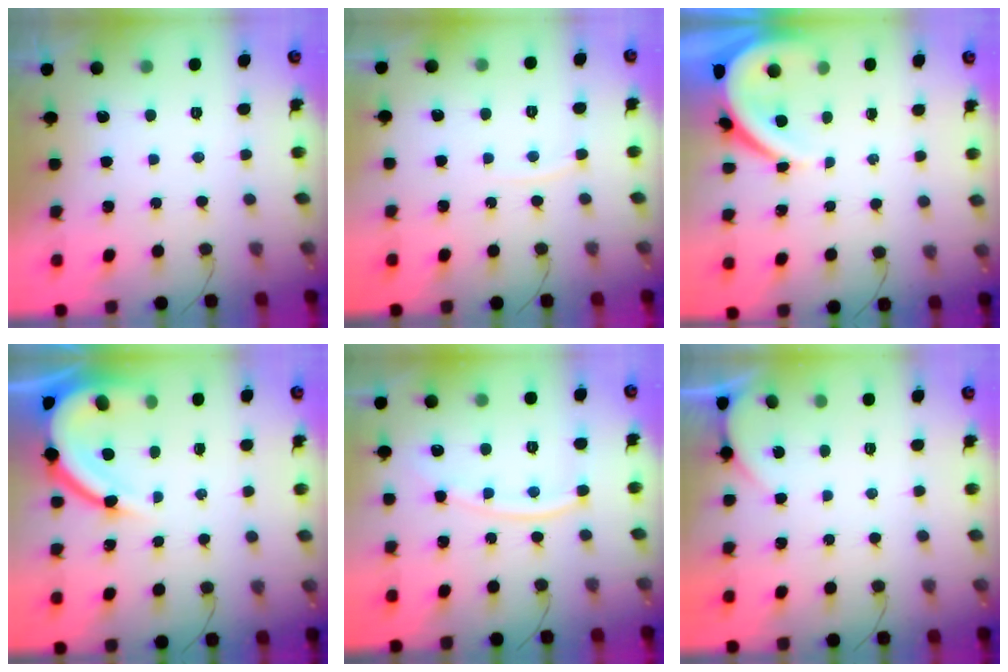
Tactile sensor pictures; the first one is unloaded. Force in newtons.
{"total": 4.1, "press": 4.1, "slide": 0.6}
{"total": 7.1, "press": 7.1, "slide": 1.0}
{"total": 11.9, "press": 11.8, "slide": 1.6}
{"total": 11.2, "press": 11.1, "slide": 1.2}
{"total": 2.4, "press": 2.4, "slide": 0.3}